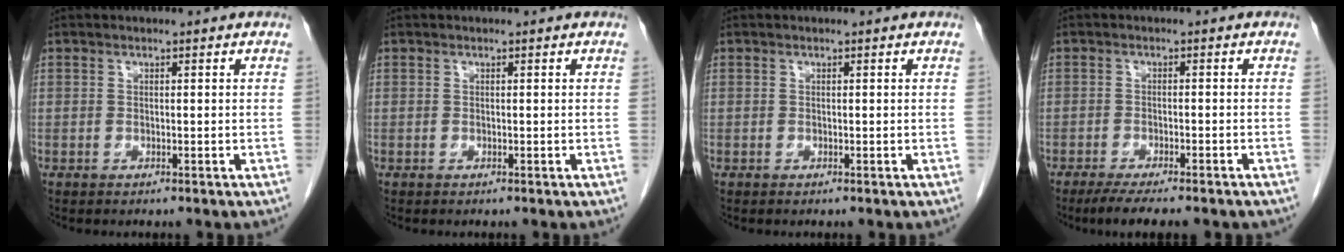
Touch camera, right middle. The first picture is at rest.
{"total": 0.0}
{"total": 0.0}
{"total": 8.8, "force": [-7.2, 1.3, 4.9], "torque": [-0.065, -0.013, -0.103]}